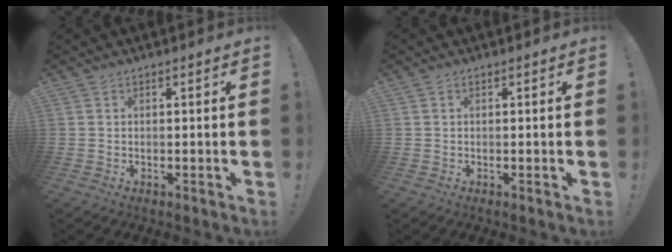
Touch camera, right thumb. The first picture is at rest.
{"total": 0.0}